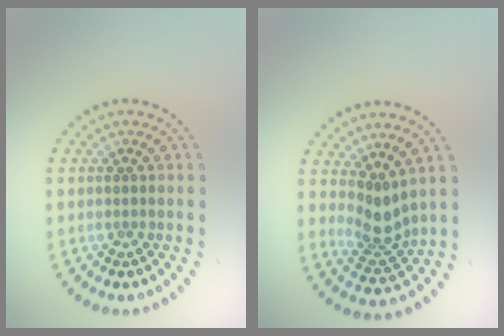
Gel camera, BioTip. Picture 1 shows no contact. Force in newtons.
{"total": 2.9, "press": 2.1, "slide": 2.0}